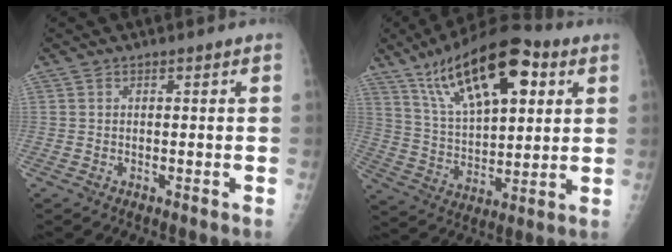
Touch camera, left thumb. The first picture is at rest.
{"total": 21.1, "force": [10.0, 9.2, 16.1], "torque": [-0.236, -0.023, 0.174]}